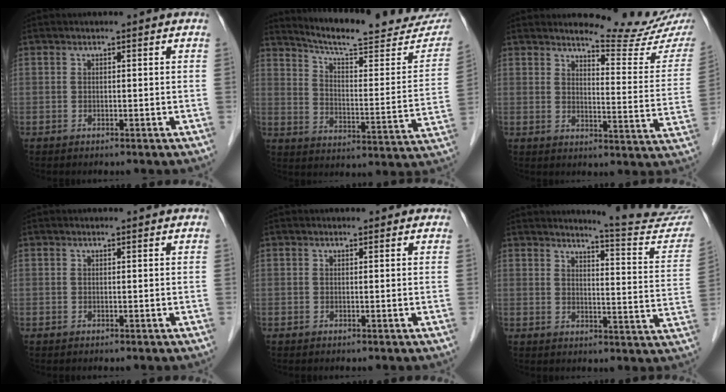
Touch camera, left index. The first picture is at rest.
{"total": 23.1, "force": [21.3, 3.2, 8.5], "torque": [-0.120, -0.061, 0.274]}
{"total": 11.6, "force": [11.2, -0.6, 3.1], "torque": [-0.034, -0.072, 0.130]}
{"total": 1.3, "force": [1.3, 0.1, 0.1], "torque": [-0.011, 0.007, 0.013]}
{"total": 2.3, "force": [2.0, 0.9, 0.4], "torque": [-0.008, 0.014, 0.016]}
{"total": 14.8, "force": [14.6, -0.9, 2.2], "torque": [-0.022, -0.111, 0.156]}